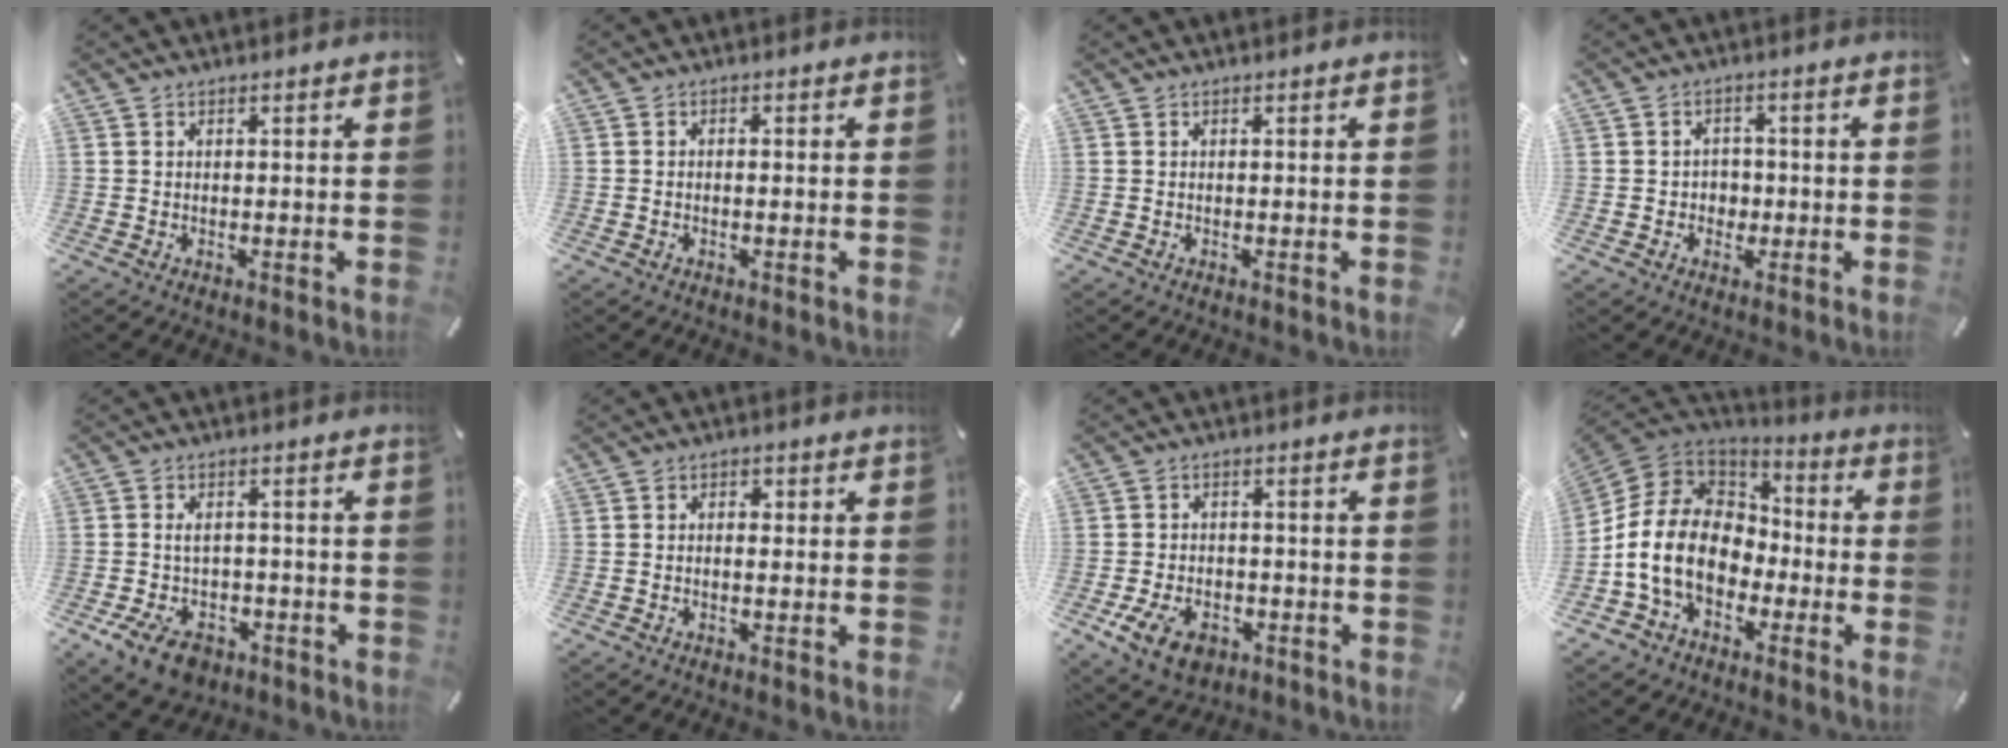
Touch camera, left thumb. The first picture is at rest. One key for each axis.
{"total": 1.0, "fx": -0.5, "fy": 0.4, "fz": 0.7, "tx": -0.015, "ty": -0.002, "tz": -0.010}
{"total": 0.0}
{"total": 3.4, "fx": -0.7, "fy": 3.2, "fz": 1.1, "tx": -0.017, "ty": 0.002, "tz": -0.018}
{"total": 8.2, "fx": -2.8, "fy": 5.7, "fz": 5.1, "tx": -0.101, "ty": 0.012, "tz": -0.048}
{"total": 2.3, "fx": -0.6, "fy": 1.4, "fz": 1.6, "tx": -0.031, "ty": 0.005, "tz": -0.012}
{"total": 8.1, "fx": -3.7, "fy": 5.5, "fz": 4.6, "tx": -0.110, "ty": 0.010, "tz": -0.067}
{"total": 15.7, "fx": -4.4, "fy": 12.0, "fz": 9.1, "tx": -0.212, "ty": 0.022, "tz": -0.080}